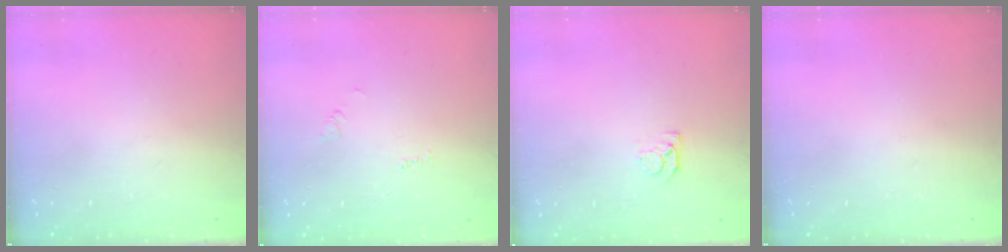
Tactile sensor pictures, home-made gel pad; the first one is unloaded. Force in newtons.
{"total": 2.5, "press": 2.5, "slide": 0.4}
{"total": 5.1, "press": 5.0, "slide": 0.7}
{"total": 0.0}